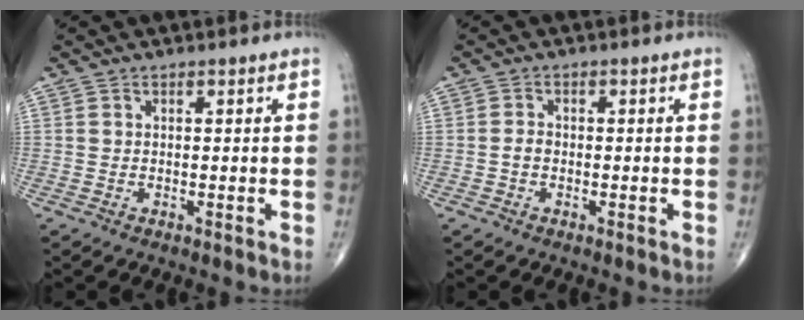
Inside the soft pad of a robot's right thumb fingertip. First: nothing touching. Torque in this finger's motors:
{"motor_torque": [0.40, 0.37, 0.21, -0.10, -0.01]}